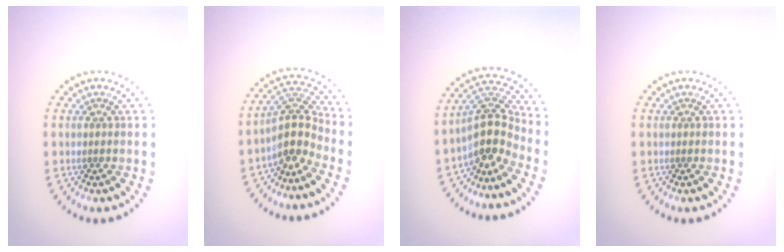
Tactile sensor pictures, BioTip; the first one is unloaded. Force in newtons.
{"total": 3.8, "press": 2.8, "slide": 2.5}
{"total": 4.2, "press": 3.5, "slide": 2.4}
{"total": 0.0}